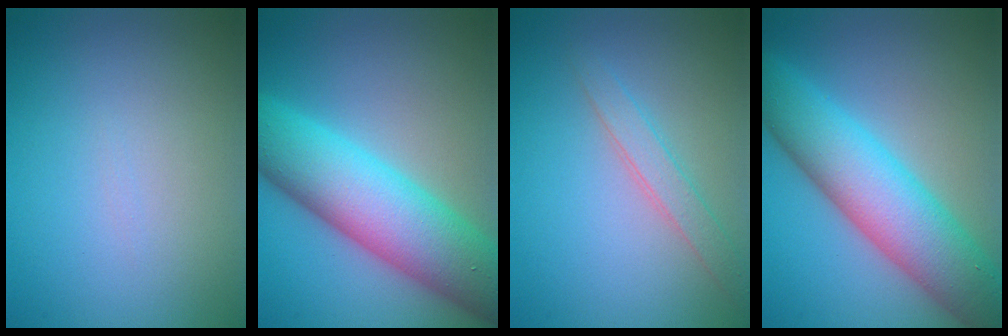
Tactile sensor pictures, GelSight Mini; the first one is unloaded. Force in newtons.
{"total": 10.6, "press": 10.6, "slide": 0.2}
{"total": 2.0, "press": 2.0, "slide": 0.1}
{"total": 9.2, "press": 9.2, "slide": 0.3}